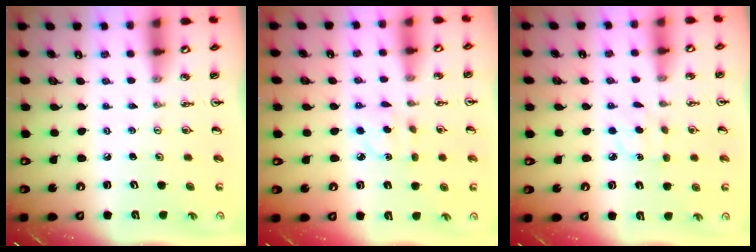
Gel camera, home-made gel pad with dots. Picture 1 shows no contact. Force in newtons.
{"total": 2.3, "press": 2.3, "slide": 0.2}
{"total": 4.9, "press": 4.9, "slide": 0.5}